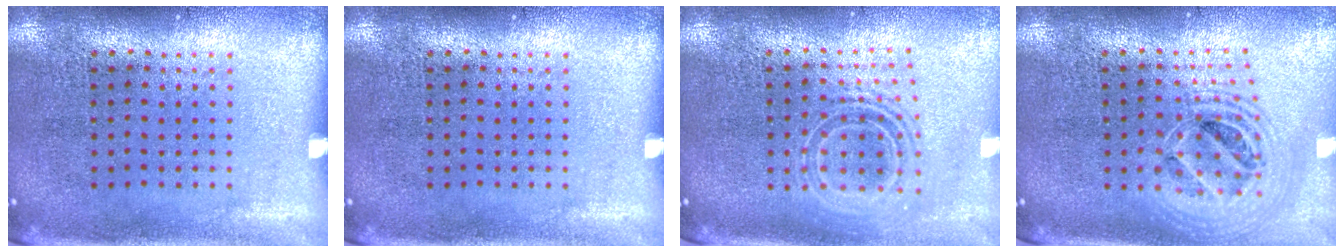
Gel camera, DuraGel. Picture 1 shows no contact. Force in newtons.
{"total": 0.0}
{"total": 1.8, "press": 1.4, "slide": 1.2}
{"total": 2.1, "press": 1.7, "slide": 1.3}